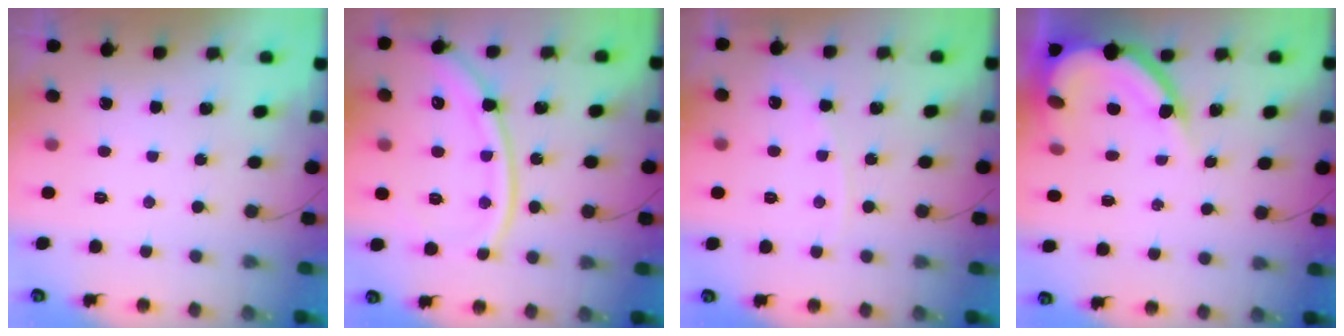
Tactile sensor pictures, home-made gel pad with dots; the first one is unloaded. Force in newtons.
{"total": 16.3, "press": 16.3, "slide": 1.1}
{"total": 6.0, "press": 6.0, "slide": 0.9}
{"total": 11.6, "press": 11.6, "slide": 1.0}